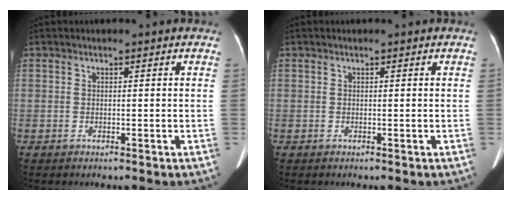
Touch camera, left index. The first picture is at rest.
{"total": 0.0}